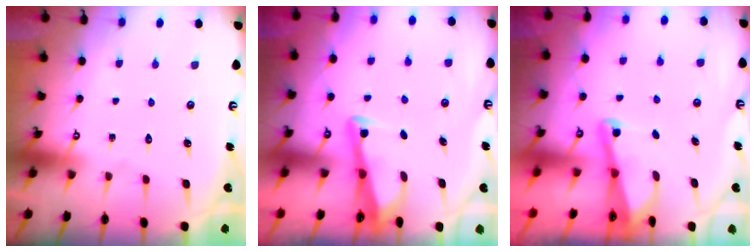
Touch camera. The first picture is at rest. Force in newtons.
{"total": 3.5, "press": 3.5, "slide": 0.3}
{"total": 2.2, "press": 2.1, "slide": 0.4}